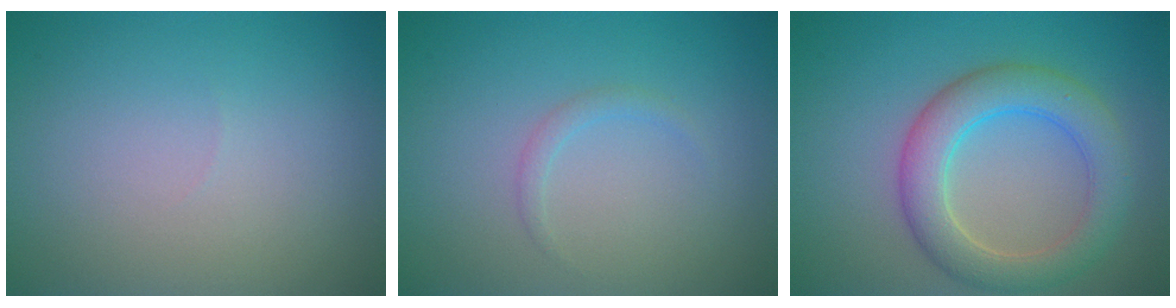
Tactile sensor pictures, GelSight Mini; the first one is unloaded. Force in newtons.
{"total": 0.9, "press": 0.9, "slide": 0.1}
{"total": 5.4, "press": 5.4, "slide": 0.1}